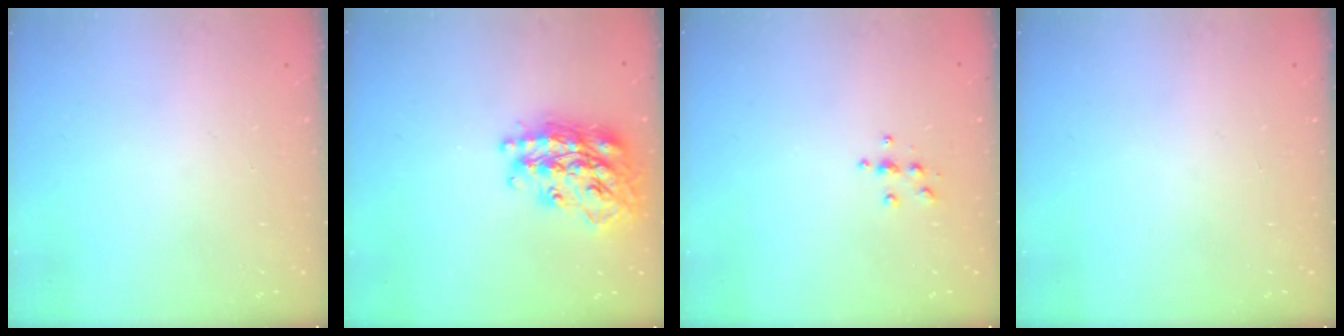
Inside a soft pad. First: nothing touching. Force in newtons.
{"total": 23.2, "press": 23.2, "slide": 1.8}
{"total": 3.8, "press": 3.8, "slide": 0.4}
{"total": 0.0}